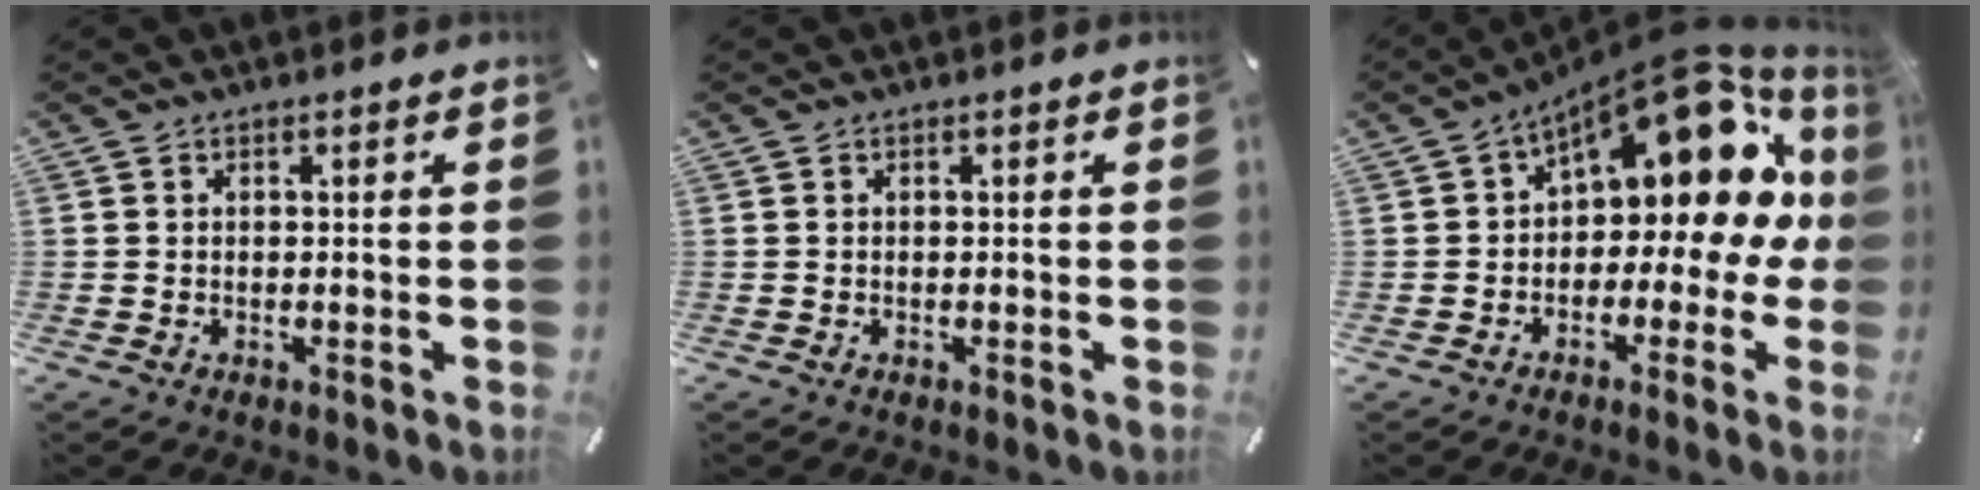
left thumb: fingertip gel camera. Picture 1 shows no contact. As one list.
[{"total": 0.0}, {"total": 15.9, "force": [8.8, 7.7, 10.8], "torque": [-0.150, -0.076, 0.145]}]